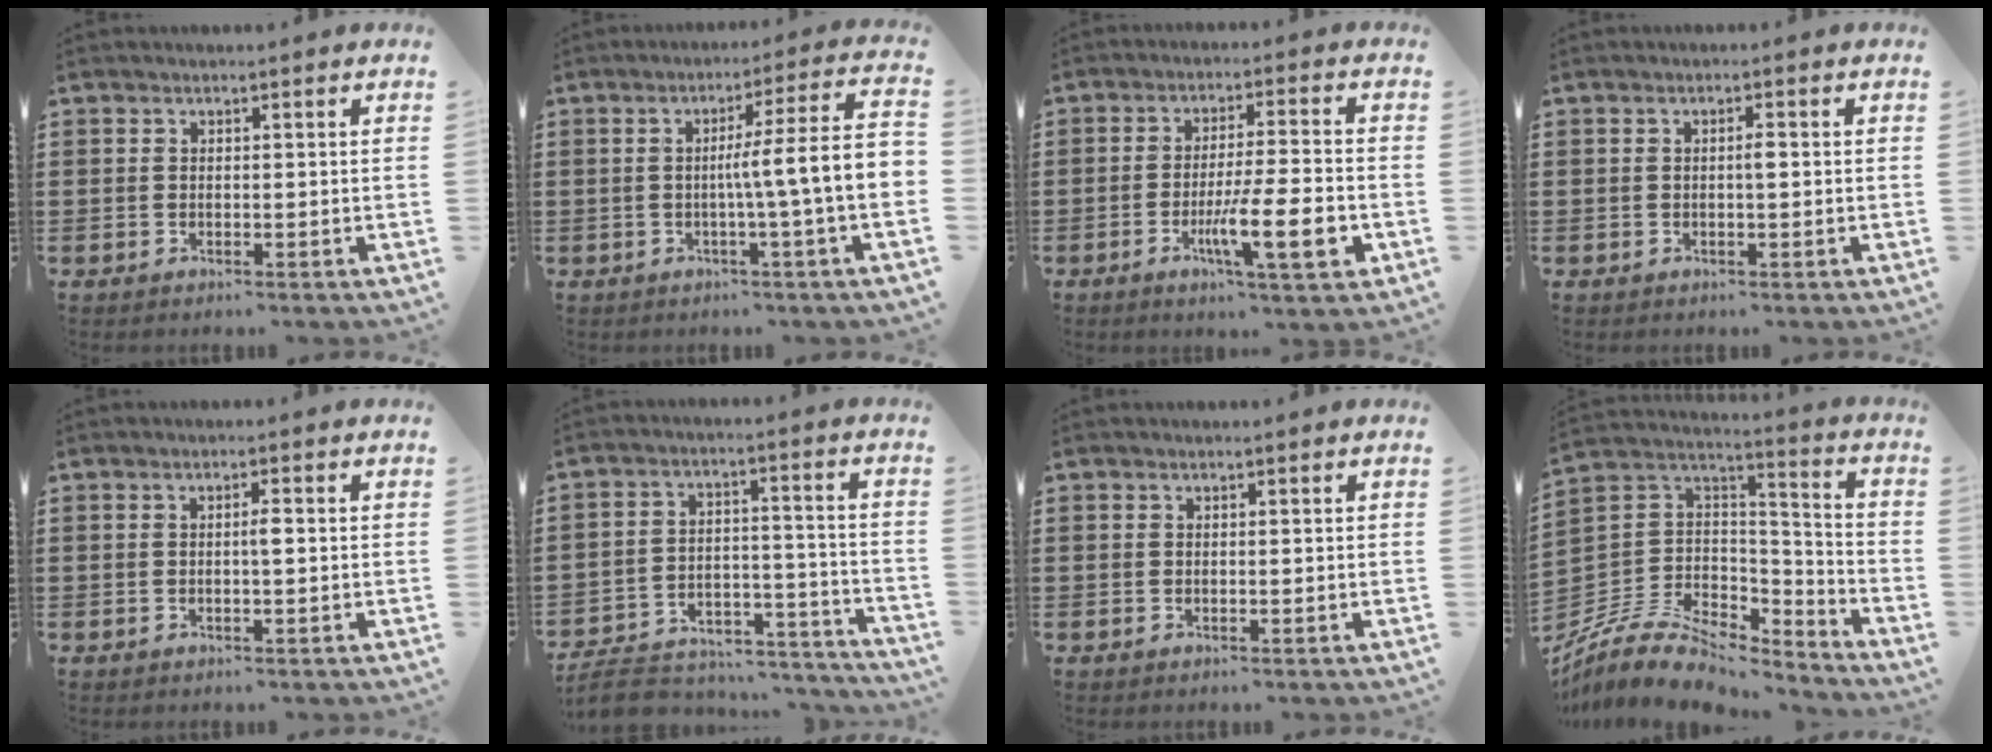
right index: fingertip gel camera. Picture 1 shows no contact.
{"total": 8.6, "force": [-0.9, -0.2, 8.5], "torque": [-0.144, -0.015, -0.022]}
{"total": 10.8, "force": [-3.4, 1.7, 10.2], "torque": [-0.177, -0.009, -0.056]}
{"total": 1.2, "force": [-0.1, 0.2, 1.2], "torque": [-0.023, -0.001, -0.002]}
{"total": 1.5, "force": [0.0, 0.2, 1.5], "torque": [-0.029, 0.000, -0.001]}
{"total": 8.2, "force": [-7.5, 2.2, 2.5], "torque": [-0.041, 0.021, -0.144]}
{"total": 0.0}
{"total": 9.2, "force": [-7.0, 4.3, 4.2], "torque": [-0.096, 0.013, -0.134]}